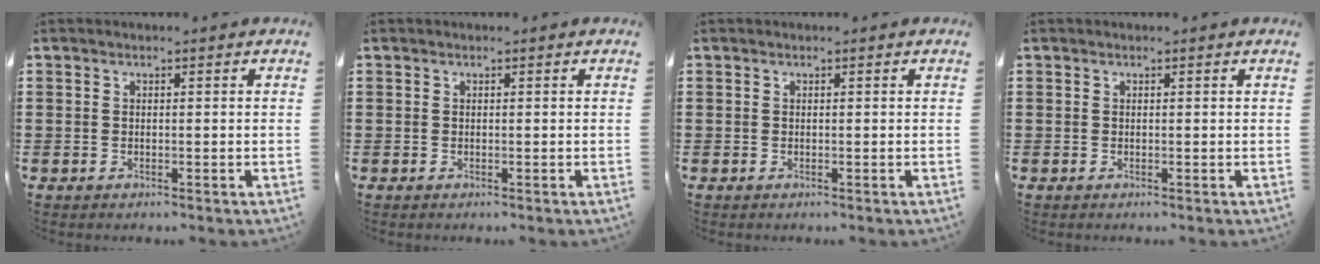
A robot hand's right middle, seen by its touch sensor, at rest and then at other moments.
{"total": 0.0}
{"total": 0.0}
{"total": 0.0}